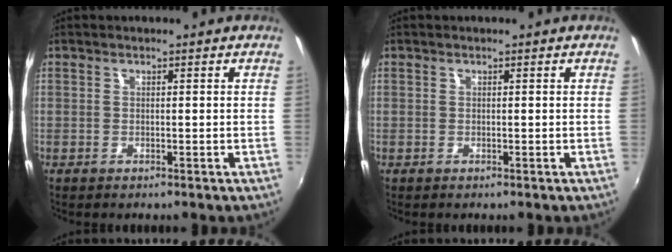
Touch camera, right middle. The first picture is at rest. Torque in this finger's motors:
{"motor_torque": [-0.04, -0.02, 0.00, -0.01]}